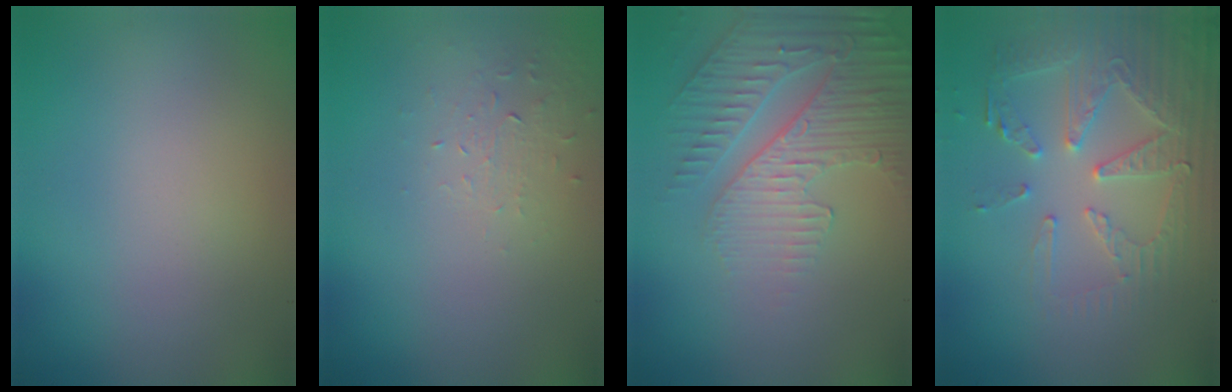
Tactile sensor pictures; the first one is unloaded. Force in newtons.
{"total": 1.0, "press": 0.4, "slide": 0.9}
{"total": 4.8, "press": 3.6, "slide": 3.1}
{"total": 4.2, "press": 4.1, "slide": 1.0}